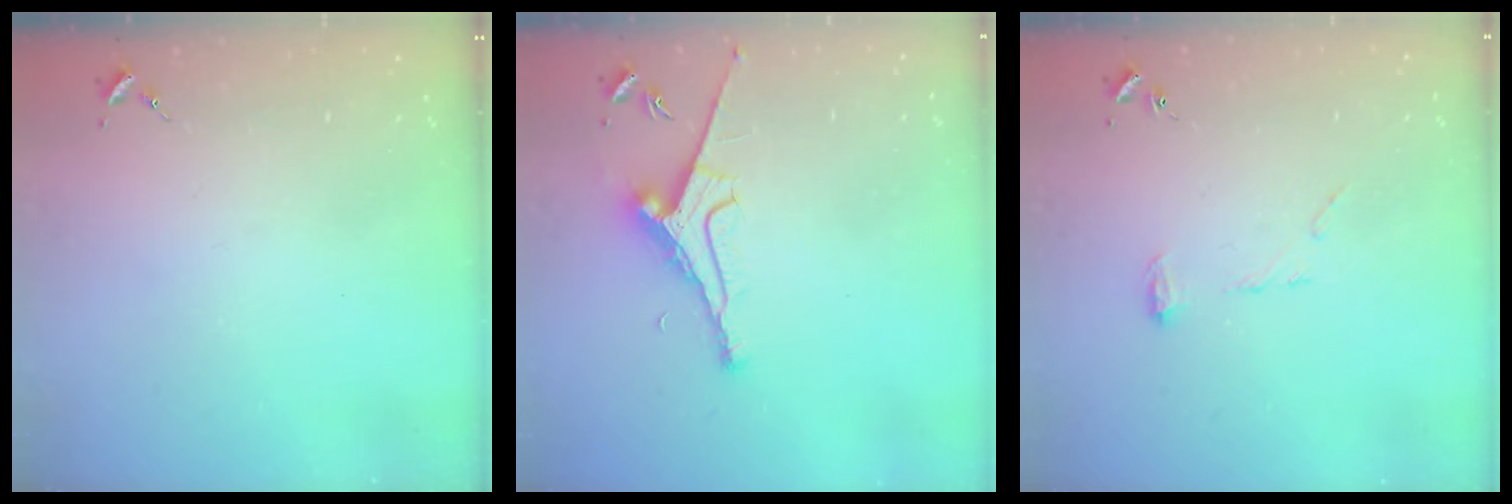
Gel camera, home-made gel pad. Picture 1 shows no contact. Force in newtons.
{"total": 9.5, "press": 9.4, "slide": 1.2}
{"total": 7.1, "press": 7.0, "slide": 0.7}